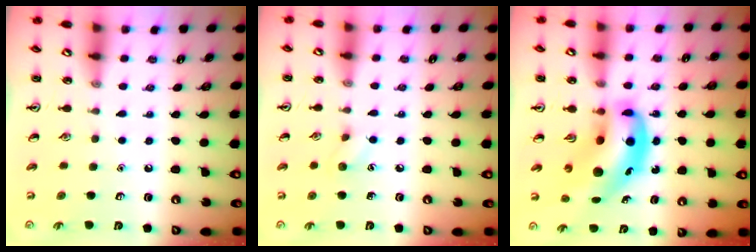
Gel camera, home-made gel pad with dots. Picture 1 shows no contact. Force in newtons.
{"total": 5.4, "press": 5.3, "slide": 1.3}
{"total": 13.4, "press": 12.8, "slide": 3.9}